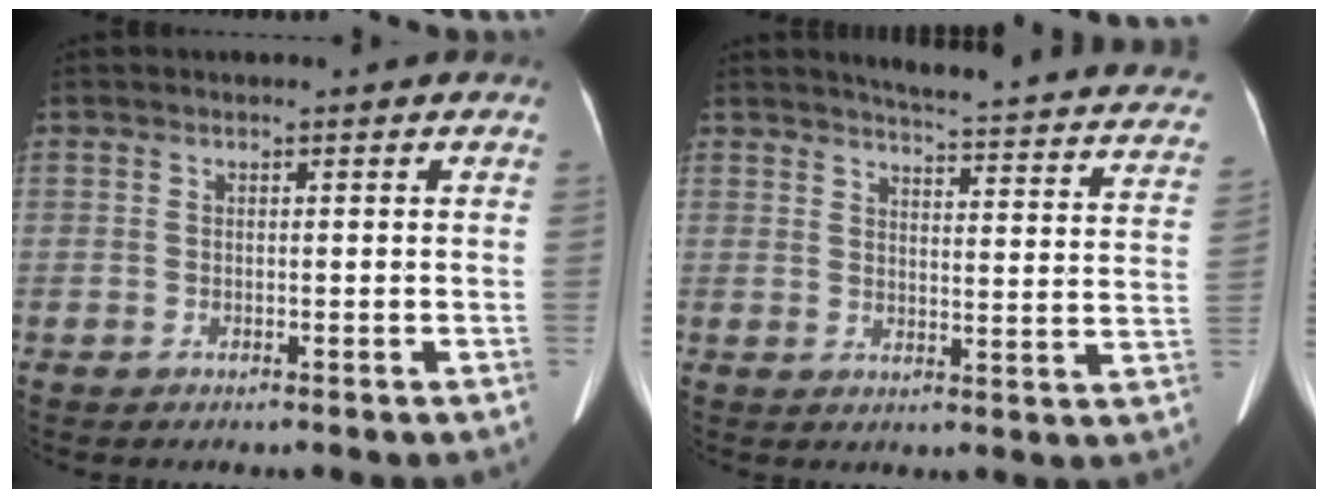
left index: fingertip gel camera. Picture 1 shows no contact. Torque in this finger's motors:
{"motor_torque": [0.01, -0.42, 0.00, 0.02]}